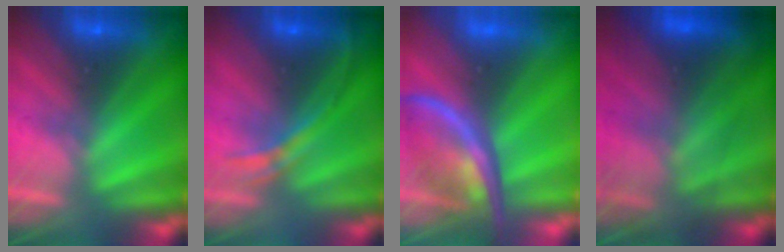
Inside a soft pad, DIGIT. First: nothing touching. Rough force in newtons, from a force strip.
{"total": 2.8}
{"total": 2.5}
{"total": 9.3}